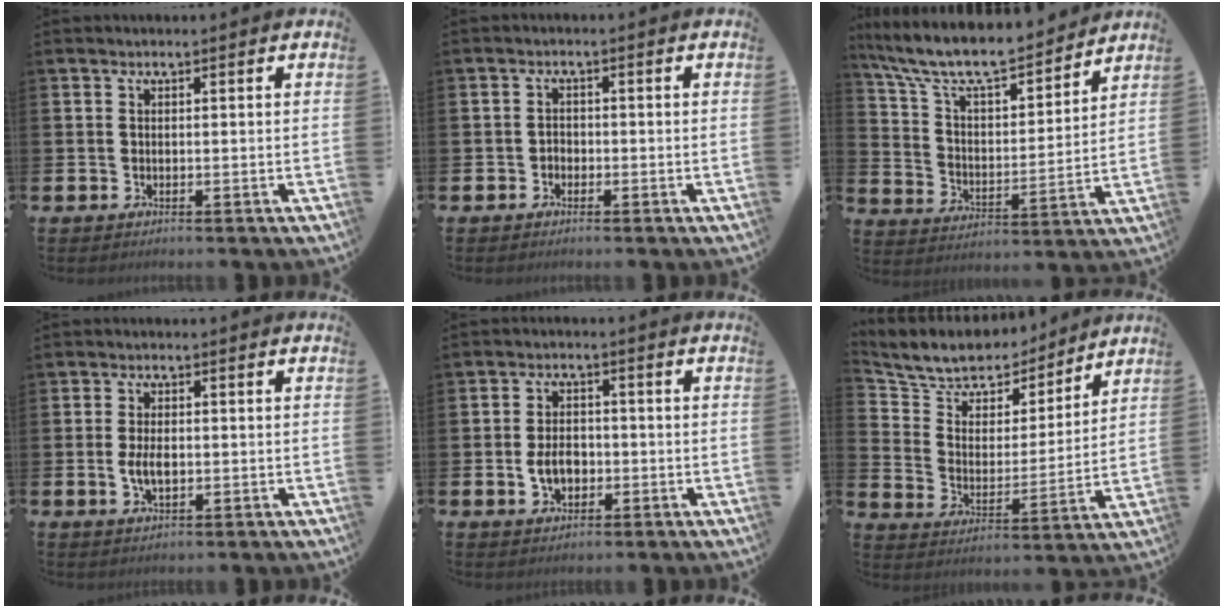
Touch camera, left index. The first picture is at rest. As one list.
[{"total": 1.4, "force": [-0.8, 1.1, 0.2], "torque": [-0.005, 0.003, -0.018]}, {"total": 9.7, "force": [8.9, 2.1, 3.3], "torque": [-0.110, -0.061, 0.153]}, {"total": 3.4, "force": [-0.3, 1.8, 2.8], "torque": [-0.053, 0.004, -0.006]}, {"total": 4.3, "force": [-1.0, 2.9, 3.0], "torque": [-0.047, 0.002, -0.021]}, {"total": 8.8, "force": [8.0, 3.5, 1.0], "torque": [-0.070, -0.056, 0.144]}]